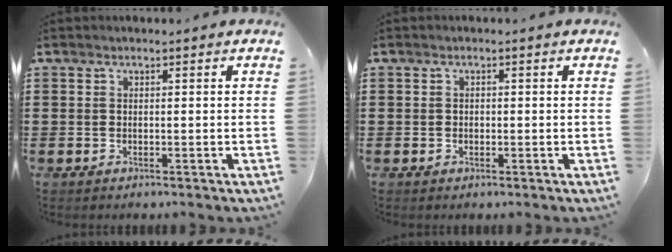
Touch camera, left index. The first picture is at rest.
{"total": 0.6, "force": [-0.1, 0.6, 0.2], "torque": [-0.008, 0.004, -0.002]}